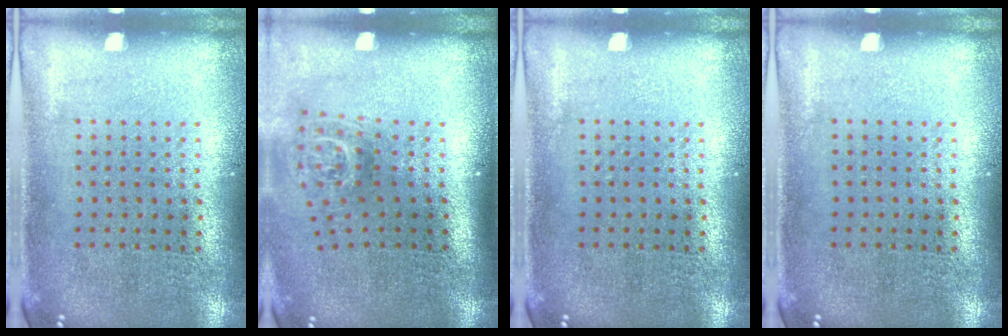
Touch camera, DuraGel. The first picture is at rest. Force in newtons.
{"total": 1.8, "press": 1.2, "slide": 1.3}
{"total": 0.0}
{"total": 0.0}